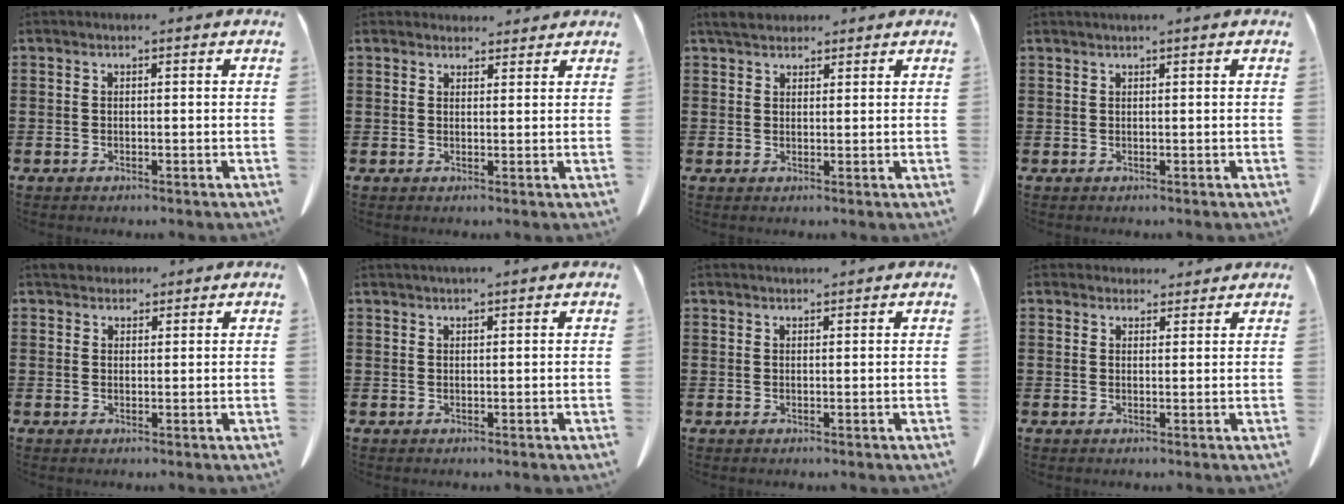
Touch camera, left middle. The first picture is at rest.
{"total": 2.3, "force": [2.2, 0.7, 0.1], "torque": [0.000, -0.004, 0.041]}
{"total": 3.0, "force": [2.6, 1.2, 1.0], "torque": [-0.027, 0.004, 0.050]}
{"total": 0.6, "force": [0.4, -0.1, 0.4], "torque": [-0.007, -0.002, 0.009]}
{"total": 2.6, "force": [2.3, 1.2, 0.5], "torque": [-0.008, 0.001, 0.043]}
{"total": 1.1, "force": [1.1, -0.1, 0.3], "torque": [-0.007, -0.001, 0.020]}
{"total": 1.0, "force": [1.0, 0.1, 0.1], "torque": [-0.004, 0.000, 0.020]}
{"total": 2.7, "force": [2.6, 0.8, 0.1], "torque": [-0.009, -0.004, 0.050]}